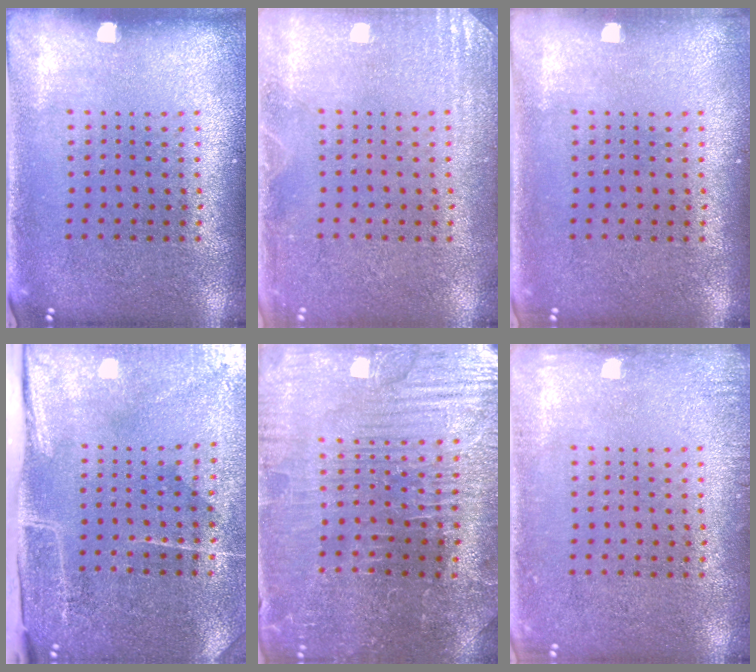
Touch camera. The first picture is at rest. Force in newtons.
{"total": 2.0, "press": 2.0, "slide": 0.4}
{"total": 0.5, "press": 0.5, "slide": 0.2}
{"total": 4.7, "press": 3.8, "slide": 2.8}
{"total": 3.7, "press": 3.7, "slide": 0.4}
{"total": 1.3, "press": 1.2, "slide": 0.2}